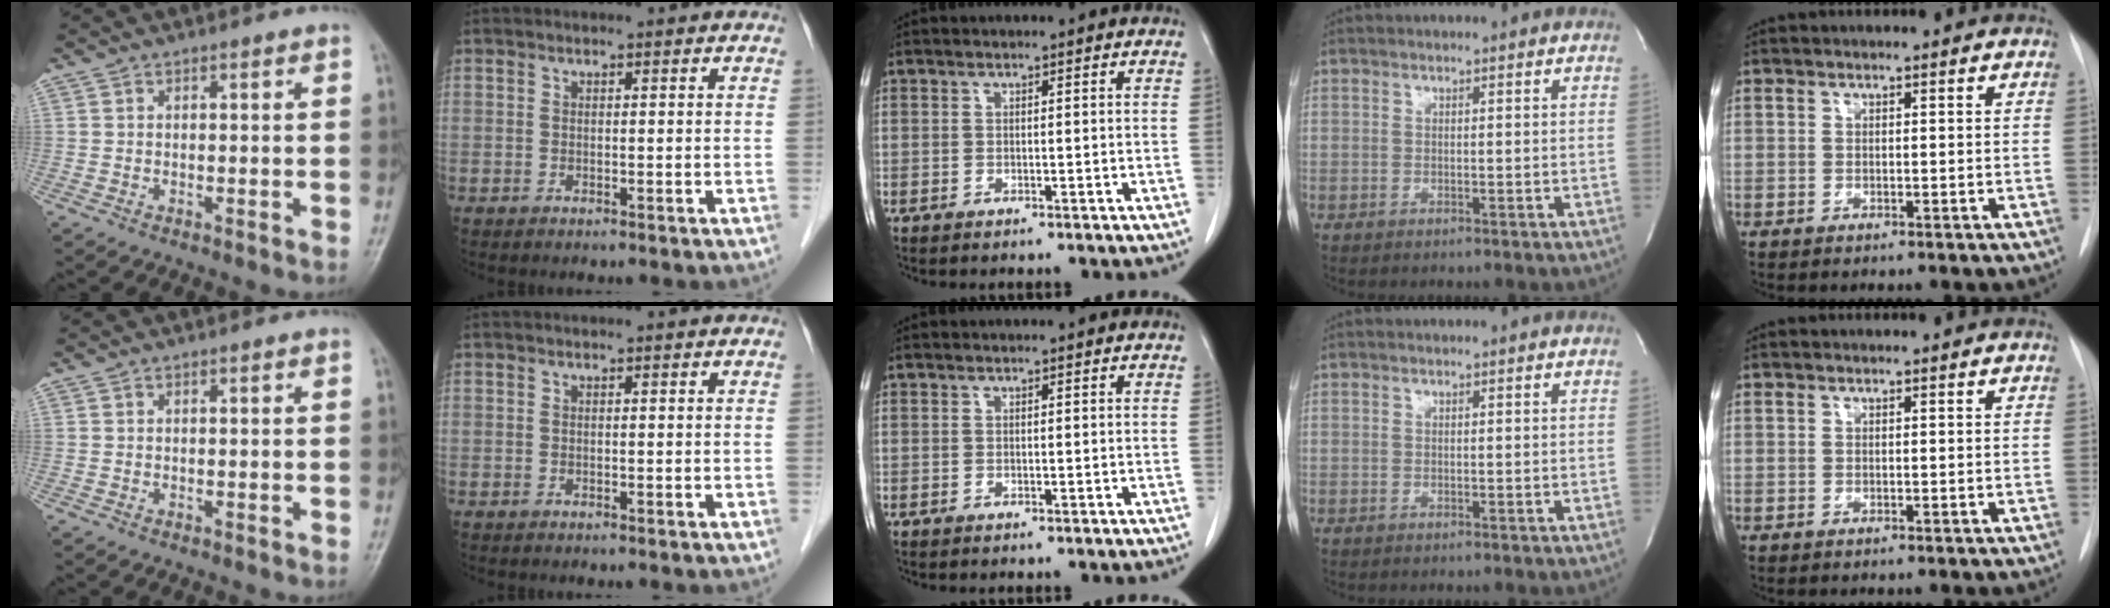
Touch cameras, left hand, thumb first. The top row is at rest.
{}